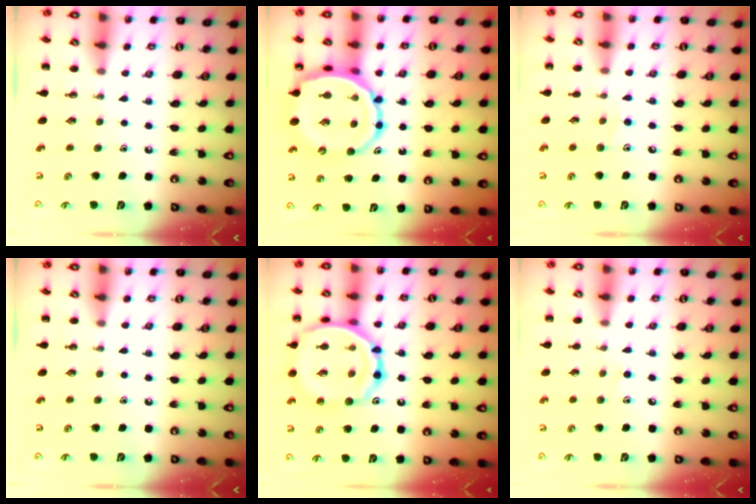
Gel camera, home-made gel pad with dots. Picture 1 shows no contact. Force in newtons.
{"total": 14.6, "press": 14.2, "slide": 3.5}
{"total": 6.5, "press": 6.2, "slide": 1.9}
{"total": 0.0}
{"total": 19.4, "press": 19.3, "slide": 1.6}
{"total": 6.5, "press": 6.1, "slide": 2.3}